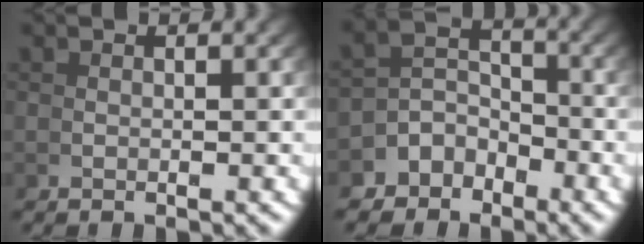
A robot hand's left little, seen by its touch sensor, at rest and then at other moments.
{"total": 4.7, "force": [-2.0, 3.7, 2.0], "torque": [-0.029, -0.009, -0.040]}